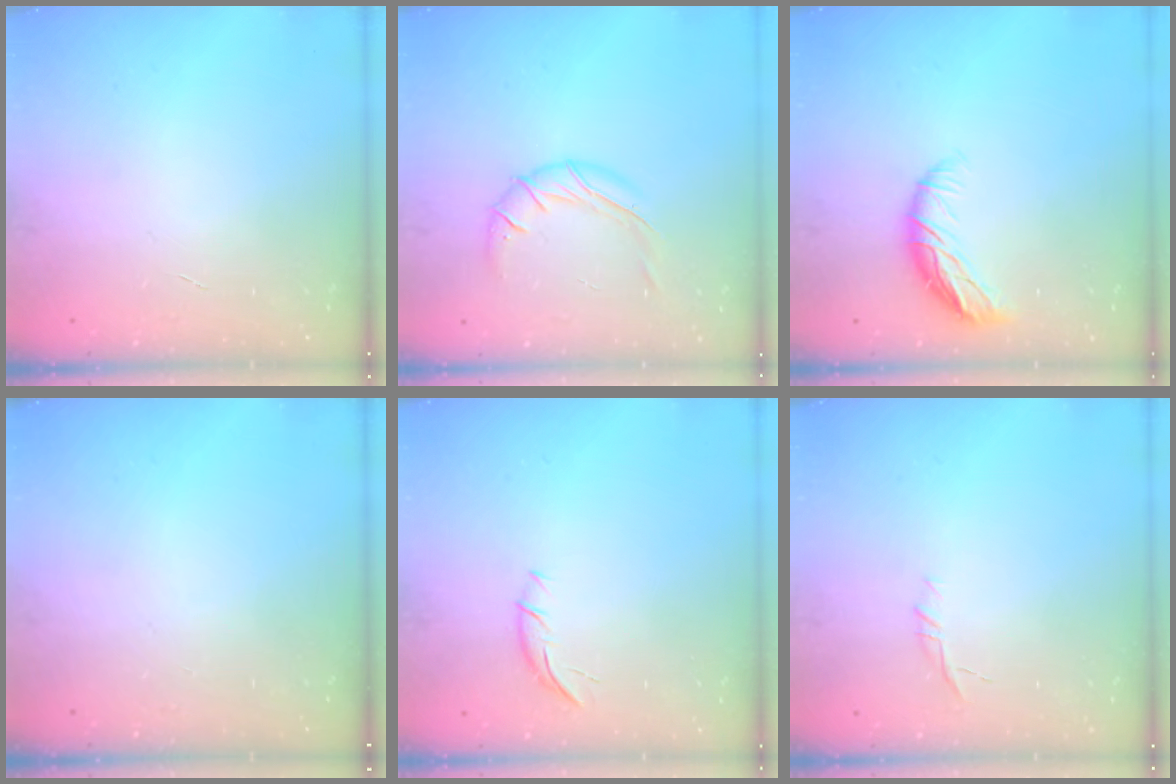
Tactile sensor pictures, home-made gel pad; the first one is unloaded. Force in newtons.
{"total": 11.0, "press": 10.9, "slide": 1.8}
{"total": 9.0, "press": 8.9, "slide": 1.1}
{"total": 0.0}
{"total": 5.8, "press": 5.7, "slide": 1.0}
{"total": 5.6, "press": 5.4, "slide": 1.7}